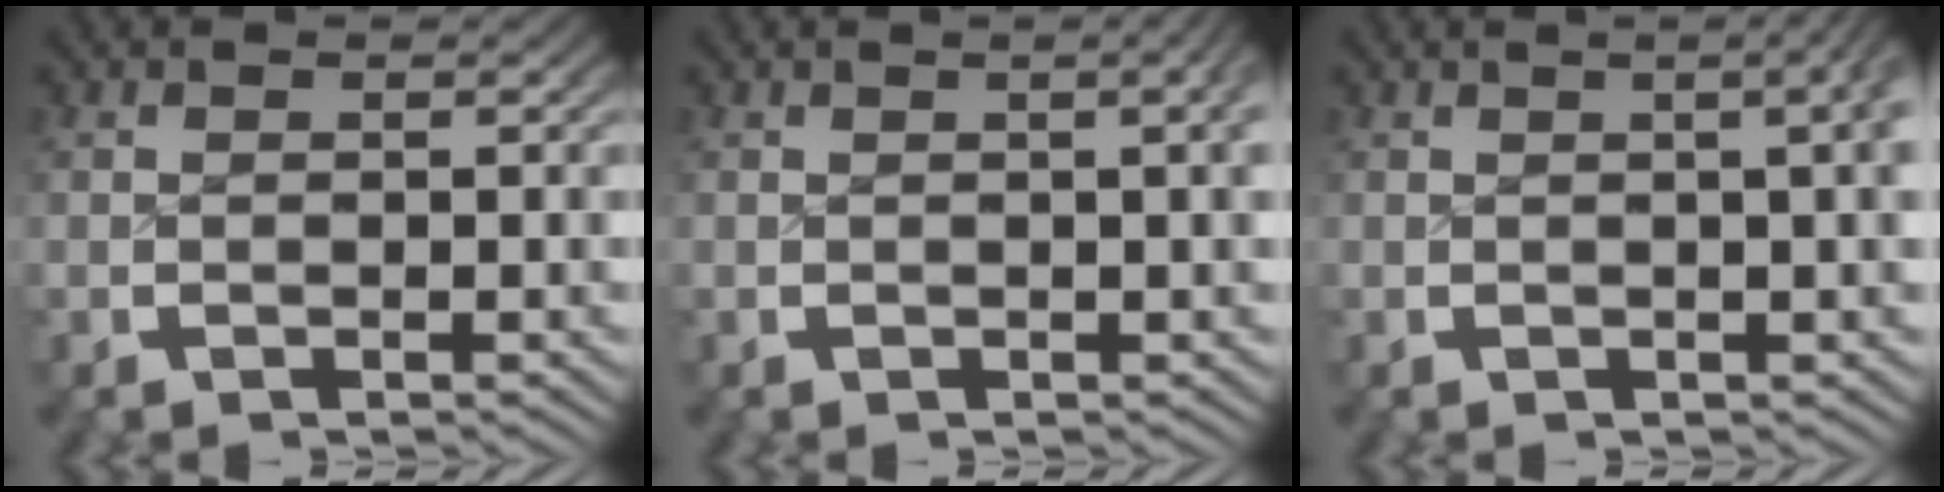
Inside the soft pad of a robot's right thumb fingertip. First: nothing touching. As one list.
[{"total": 2.9, "force": [0.4, 0.9, 2.7], "torque": [-0.027, 0.010, 0.003]}, {"total": 7.0, "force": [2.2, 3.2, 5.8], "torque": [-0.046, 0.034, 0.015]}]